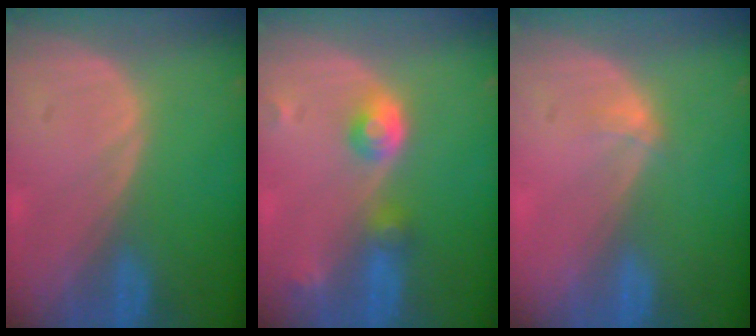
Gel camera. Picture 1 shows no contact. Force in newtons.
{"total": 4.2, "press": 4.1, "slide": 1.0}
{"total": 1.3, "press": 0.9, "slide": 0.9}